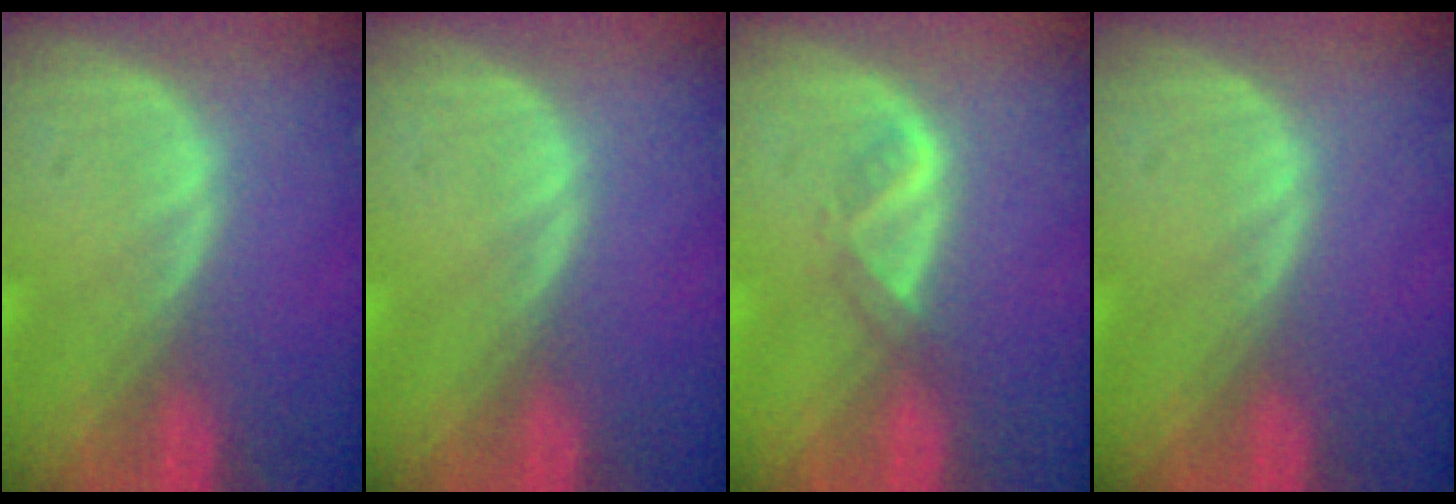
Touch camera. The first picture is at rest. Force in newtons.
{"total": 0.0}
{"total": 1.9, "press": 1.8, "slide": 0.7}
{"total": 0.0}